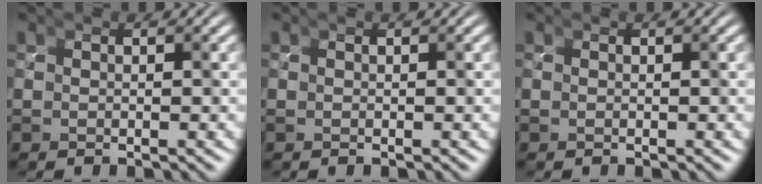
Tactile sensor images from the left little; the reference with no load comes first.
{"total": 0.0}
{"total": 0.0}